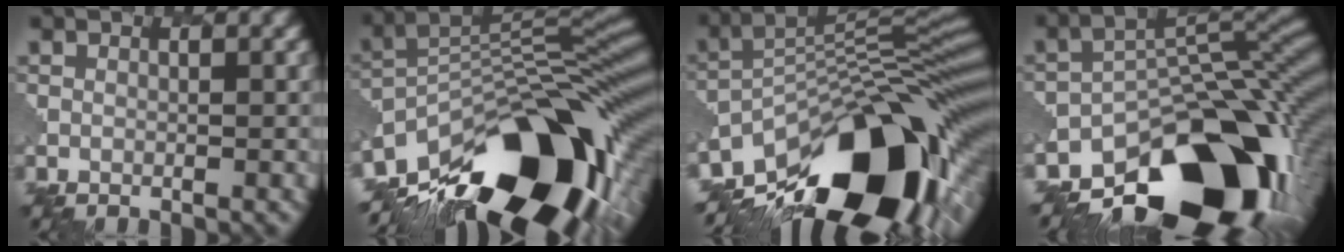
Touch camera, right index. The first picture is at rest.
{"total": 16.4, "force": [-8.9, 7.3, 11.7], "torque": [-0.195, 0.006, -0.164]}
{"total": 16.6, "force": [-9.3, 6.5, 12.1], "torque": [-0.191, 0.010, -0.169]}
{"total": 16.7, "force": [-9.5, 8.8, 10.6], "torque": [-0.147, -0.021, -0.148]}